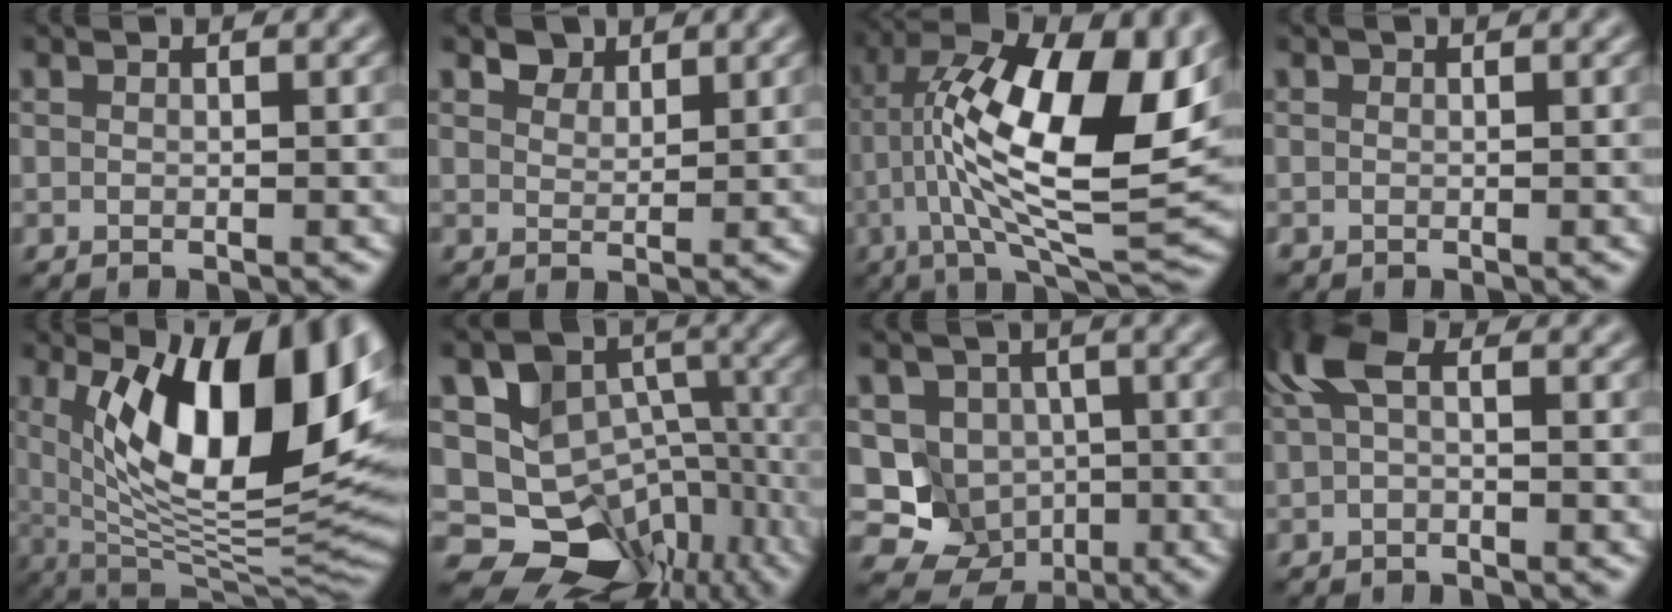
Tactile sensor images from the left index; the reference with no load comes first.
{"total": 2.1, "force": [1.7, 1.2, 0.6], "torque": [-0.018, -0.004, 0.030]}
{"total": 14.5, "force": [0.7, 5.0, 13.6], "torque": [-0.232, 0.009, 0.004]}
{"total": 0.5, "force": [-0.1, 0.5, -0.1], "torque": [0.005, -0.003, -0.003]}
{"total": 15.0, "force": [4.4, 6.0, 13.0], "torque": [-0.183, -0.016, 0.069]}
{"total": 10.8, "force": [-3.1, 9.0, 5.1], "torque": [-0.077, -0.011, -0.042]}
{"total": 8.9, "force": [-1.3, 8.1, 3.2], "torque": [-0.042, 0.012, -0.048]}
{"total": 3.4, "force": [0.7, 1.5, 2.9], "torque": [-0.061, 0.012, 0.003]}